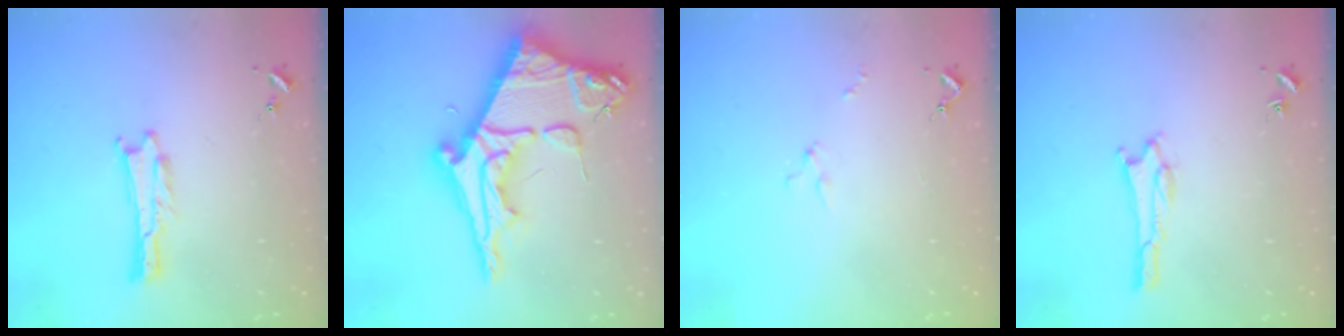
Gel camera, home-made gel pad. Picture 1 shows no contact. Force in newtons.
{"total": 12.1, "press": 12.1, "slide": 1.3}
{"total": 1.3, "press": 1.2, "slide": 0.1}
{"total": 1.5, "press": 1.5, "slide": 0.2}